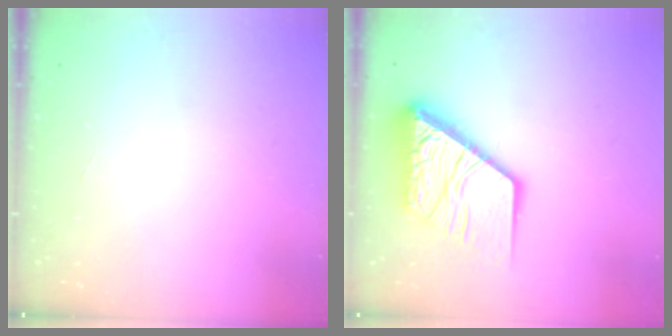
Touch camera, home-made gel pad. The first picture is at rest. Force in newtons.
{"total": 15.5, "press": 15.4, "slide": 1.9}